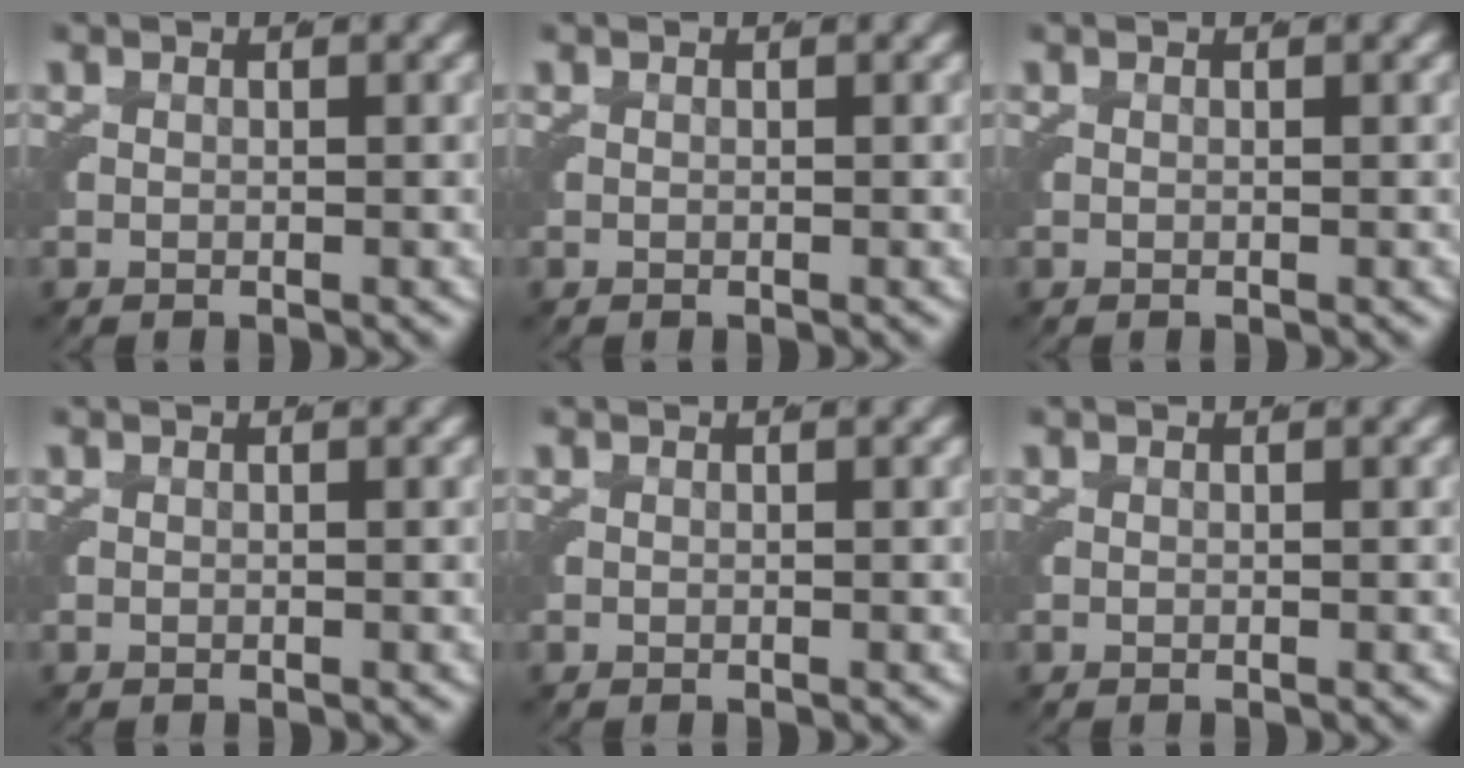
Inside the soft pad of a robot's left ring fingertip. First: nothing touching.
{"total": 0.0}
{"total": 0.0}
{"total": 0.0}
{"total": 0.0}
{"total": 0.0}